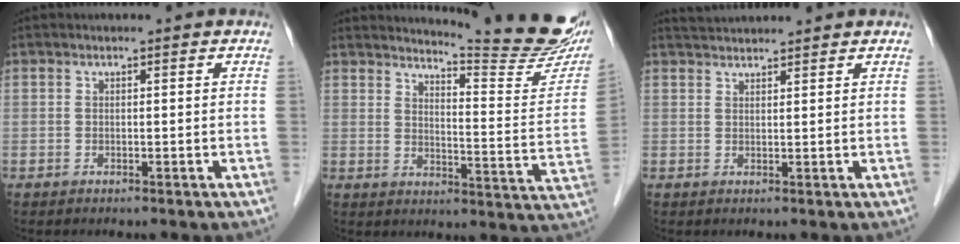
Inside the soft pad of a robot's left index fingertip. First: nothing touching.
{"total": 17.8, "force": [16.5, 0.3, 6.6], "torque": [-0.095, -0.103, 0.194]}
{"total": 3.4, "force": [3.4, 0.0, 0.5], "torque": [-0.013, 0.031, 0.065]}